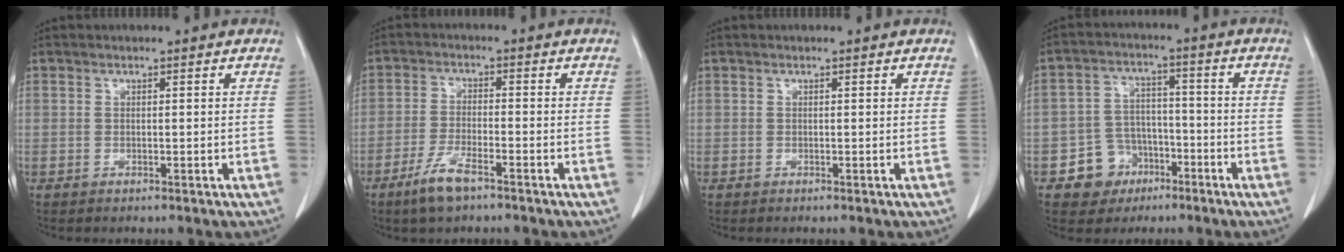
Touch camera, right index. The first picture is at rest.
{"total": 5.7, "force": [-3.9, 1.2, 4.0], "torque": [-0.086, -0.006, -0.072]}
{"total": 0.0}
{"total": 7.3, "force": [-3.7, 6.1, 1.3], "torque": [-0.018, 0.016, -0.053]}